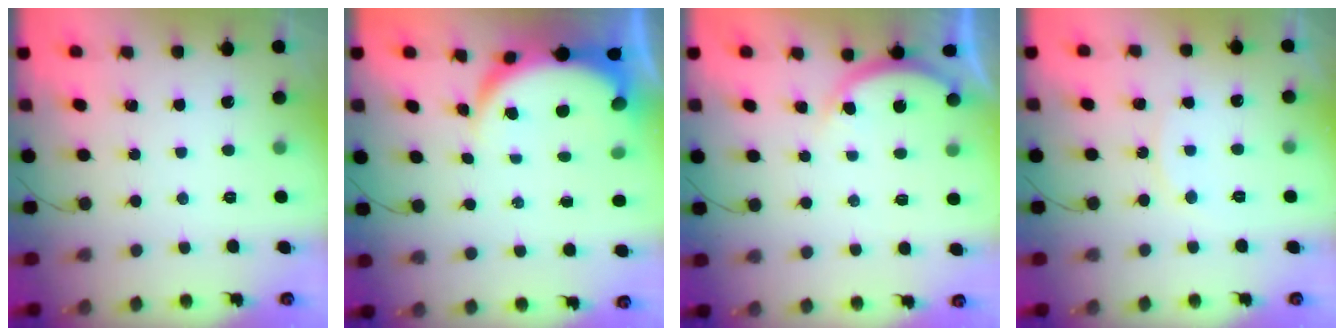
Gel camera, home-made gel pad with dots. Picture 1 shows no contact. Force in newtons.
{"total": 6.3, "press": 6.2, "slide": 0.4}
{"total": 4.4, "press": 4.3, "slide": 0.7}
{"total": 5.1, "press": 5.1, "slide": 0.2}